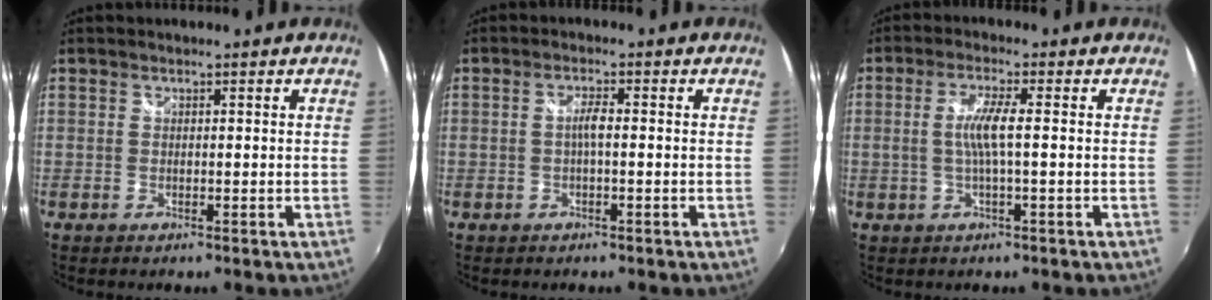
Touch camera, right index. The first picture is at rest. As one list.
[{"total": 2.0, "force": [-0.4, 0.3, 2.0], "torque": [-0.038, 0.005, -0.008]}, {"total": 5.0, "force": [-0.1, 0.1, 5.0], "torque": [-0.097, 0.000, 0.000]}]